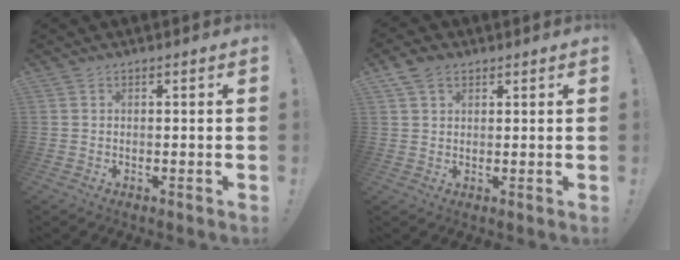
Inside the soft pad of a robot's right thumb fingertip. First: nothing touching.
{"total": 5.0, "force": [2.7, 3.5, 2.4], "torque": [-0.052, 0.002, 0.056]}